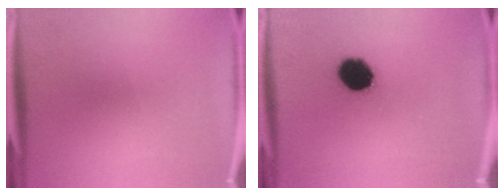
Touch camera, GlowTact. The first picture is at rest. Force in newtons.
{"total": 12.3}